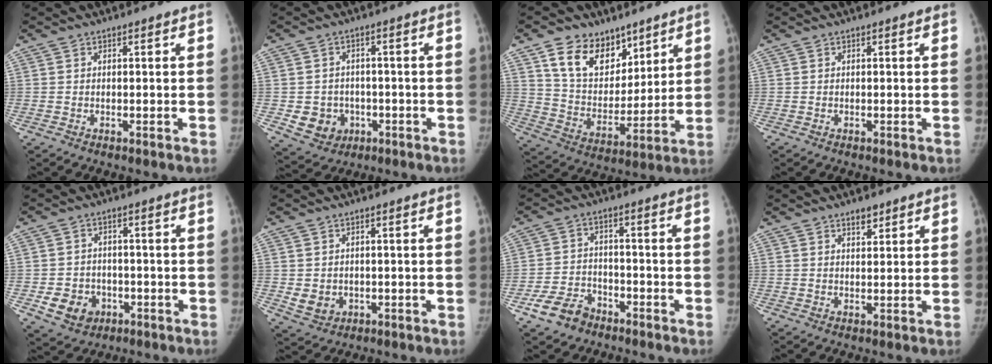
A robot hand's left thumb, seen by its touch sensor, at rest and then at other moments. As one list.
[{"total": 7.1, "force": [-1.9, 6.4, 2.5], "torque": [-0.016, 0.013, -0.018]}, {"total": 15.4, "force": [9.4, 10.2, 6.7], "torque": [-0.070, -0.053, 0.173]}, {"total": 0.0}, {"total": 7.2, "force": [-2.5, 6.0, 3.0], "torque": [-0.030, 0.015, -0.031]}, {"total": 4.3, "force": [-0.5, 3.7, 2.1], "torque": [-0.025, -0.002, 0.005]}, {"total": 7.2, "force": [-4.7, 4.7, 2.7], "torque": [-0.044, 0.026, -0.086]}, {"total": 2.7, "force": [1.9, 1.2, 1.4], "torque": [-0.012, -0.012, 0.031]}]